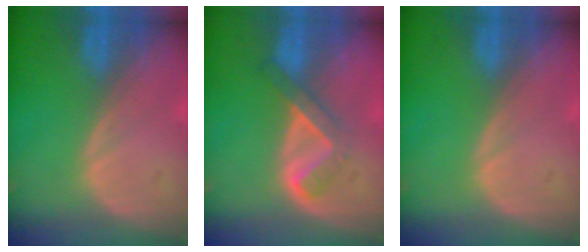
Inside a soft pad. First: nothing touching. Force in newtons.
{"total": 5.2, "press": 4.6, "slide": 2.6}
{"total": 0.0}